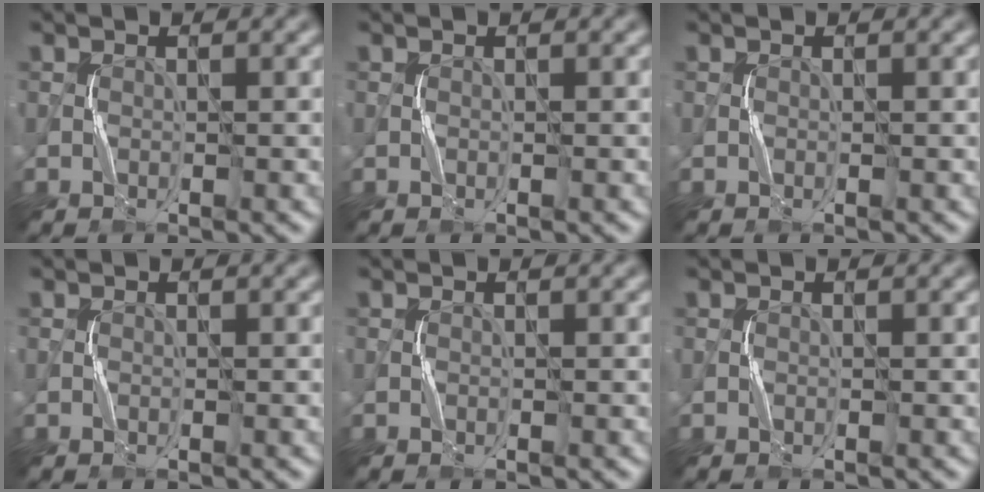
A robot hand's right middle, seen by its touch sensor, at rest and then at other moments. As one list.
[{"total": 0.0}, {"total": 0.0}, {"total": 0.0}, {"total": 0.0}, {"total": 0.0}]